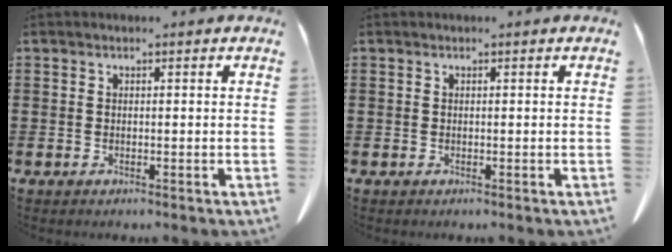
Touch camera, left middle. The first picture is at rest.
{"total": 0.0}